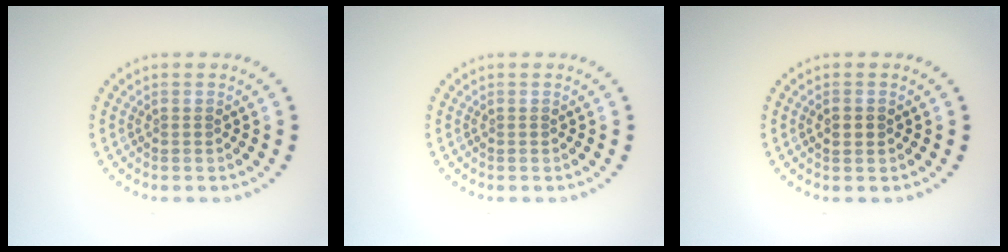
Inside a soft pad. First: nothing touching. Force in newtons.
{"total": 0.0}
{"total": 1.8, "press": 1.8, "slide": 0.2}